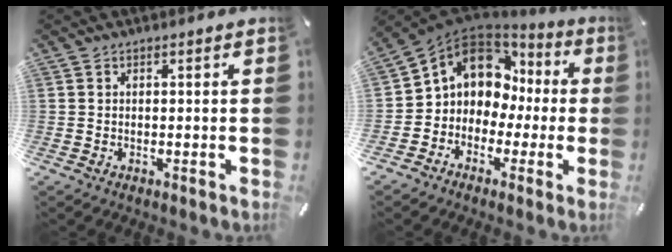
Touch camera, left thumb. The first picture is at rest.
{"total": 9.7, "force": [2.7, 8.7, 3.3], "torque": [-0.076, -0.016, 0.052]}